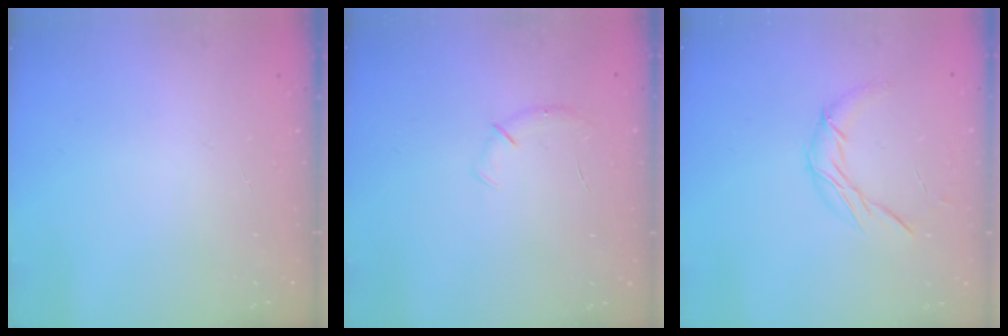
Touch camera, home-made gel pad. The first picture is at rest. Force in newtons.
{"total": 4.3, "press": 4.1, "slide": 1.1}
{"total": 7.9, "press": 7.9, "slide": 0.2}